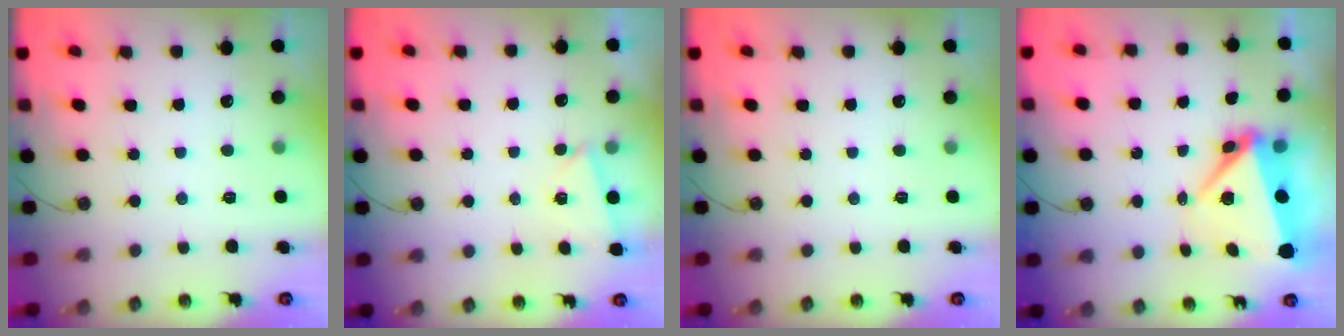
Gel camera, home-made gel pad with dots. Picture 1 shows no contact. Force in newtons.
{"total": 2.8, "press": 1.5, "slide": 2.3}
{"total": 0.0}
{"total": 7.5, "press": 7.4, "slide": 1.2}